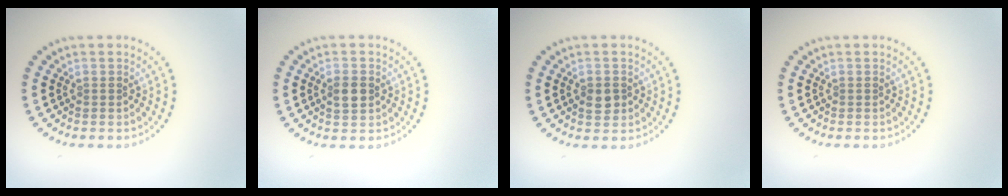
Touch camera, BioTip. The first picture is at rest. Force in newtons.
{"total": 2.0, "press": 2.0, "slide": 0.2}
{"total": 1.7, "press": 1.7, "slide": 0.2}
{"total": 0.0}